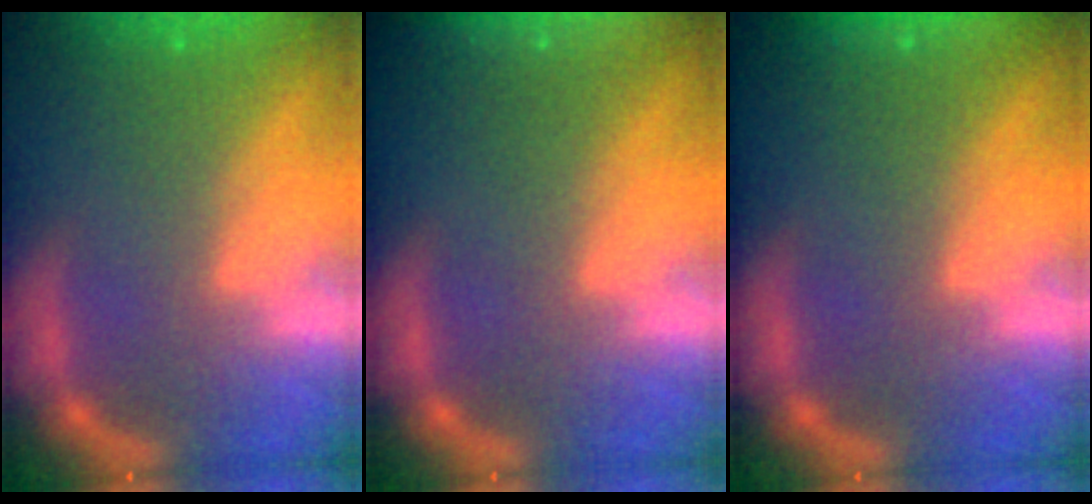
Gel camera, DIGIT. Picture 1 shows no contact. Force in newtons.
{"total": 5.0}
{"total": 1.9}